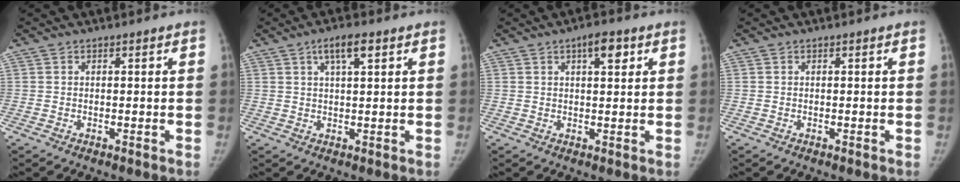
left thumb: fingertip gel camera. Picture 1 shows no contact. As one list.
[{"total": 4.8, "force": [2.4, 1.4, 3.9], "torque": [-0.064, 0.000, 0.042]}, {"total": 4.4, "force": [2.1, 1.7, 3.5], "torque": [-0.040, -0.005, 0.028]}, {"total": 0.0}]